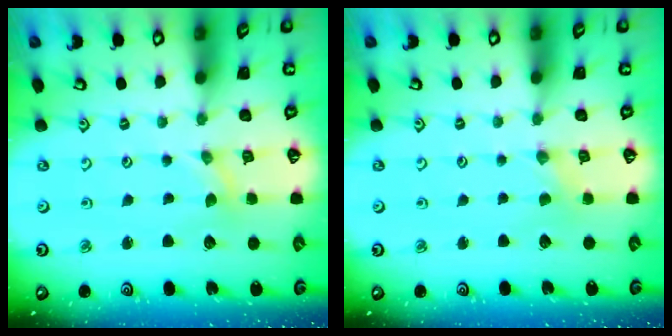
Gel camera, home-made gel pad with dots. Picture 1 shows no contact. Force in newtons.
{"total": 0.0}